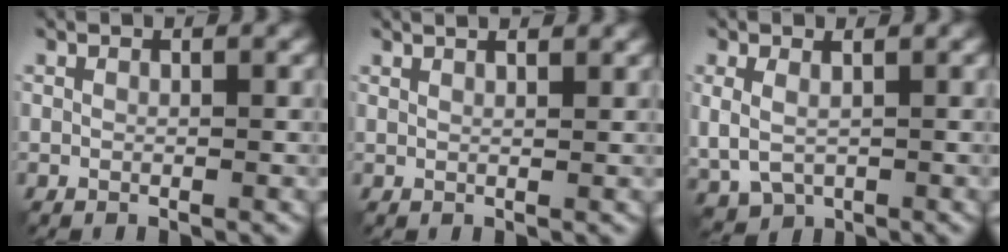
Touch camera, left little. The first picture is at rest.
{"total": 3.5, "force": [2.4, 1.4, 2.2], "torque": [-0.014, 0.028, 0.004]}
{"total": 3.2, "force": [0.6, 1.9, 2.5], "torque": [-0.055, -0.006, 0.013]}